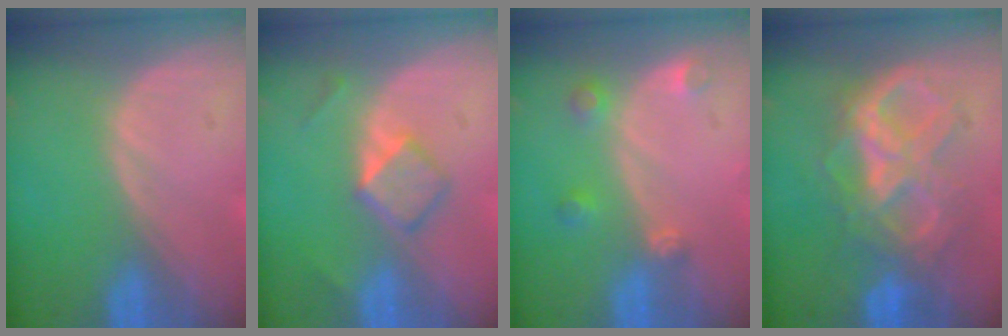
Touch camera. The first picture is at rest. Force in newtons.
{"total": 4.0, "press": 3.9, "slide": 0.6}
{"total": 3.0, "press": 2.9, "slide": 0.6}
{"total": 9.3, "press": 9.2, "slide": 0.9}